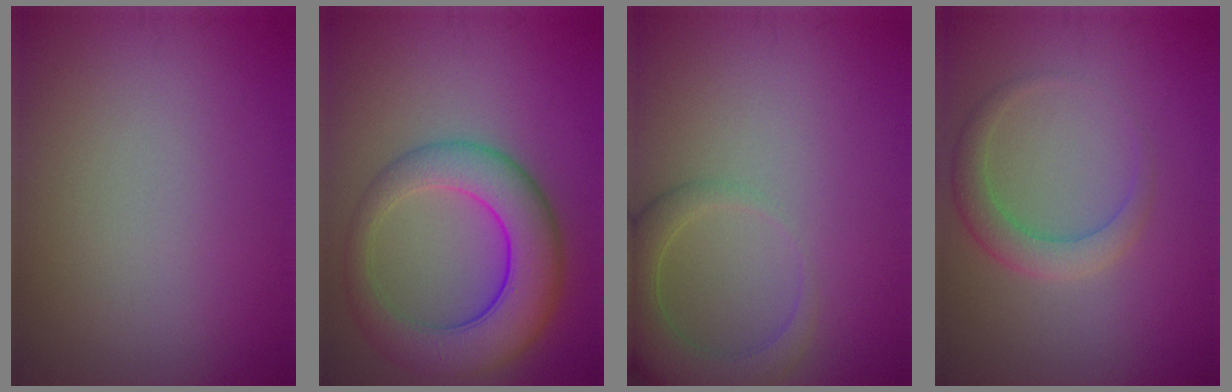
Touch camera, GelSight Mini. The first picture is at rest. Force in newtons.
{"total": 8.0, "press": 8.0, "slide": 0.2}
{"total": 4.8, "press": 4.8, "slide": 0.6}
{"total": 2.9, "press": 2.9, "slide": 0.1}